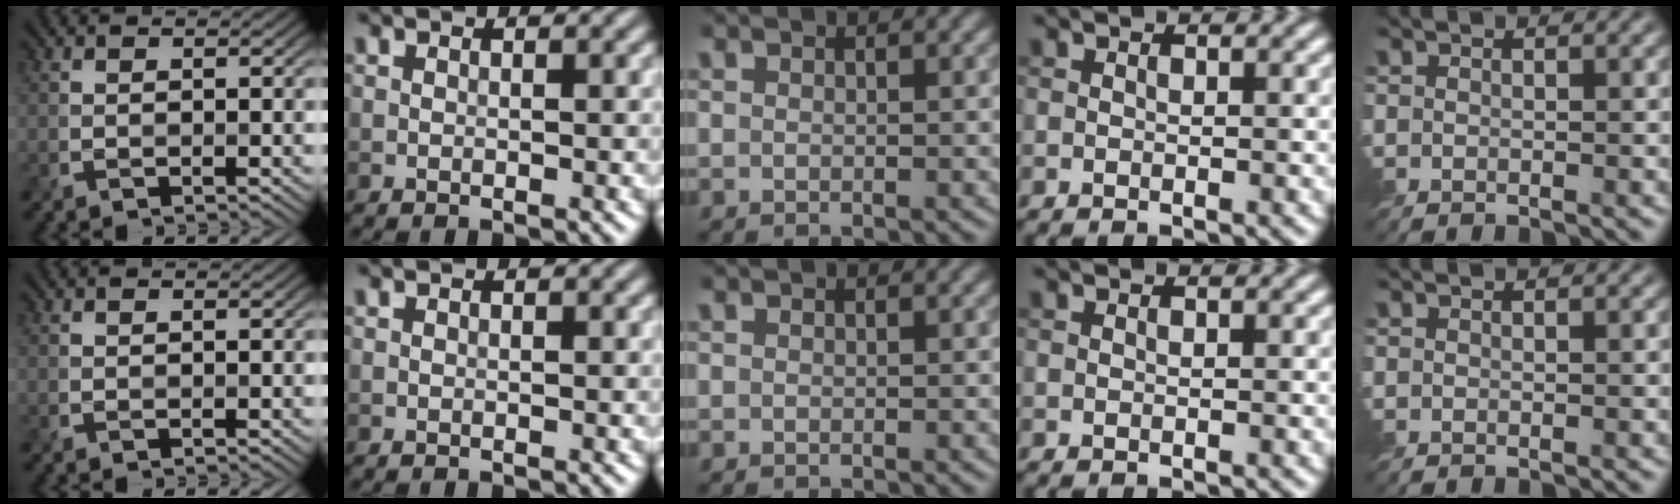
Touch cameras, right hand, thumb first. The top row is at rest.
{}